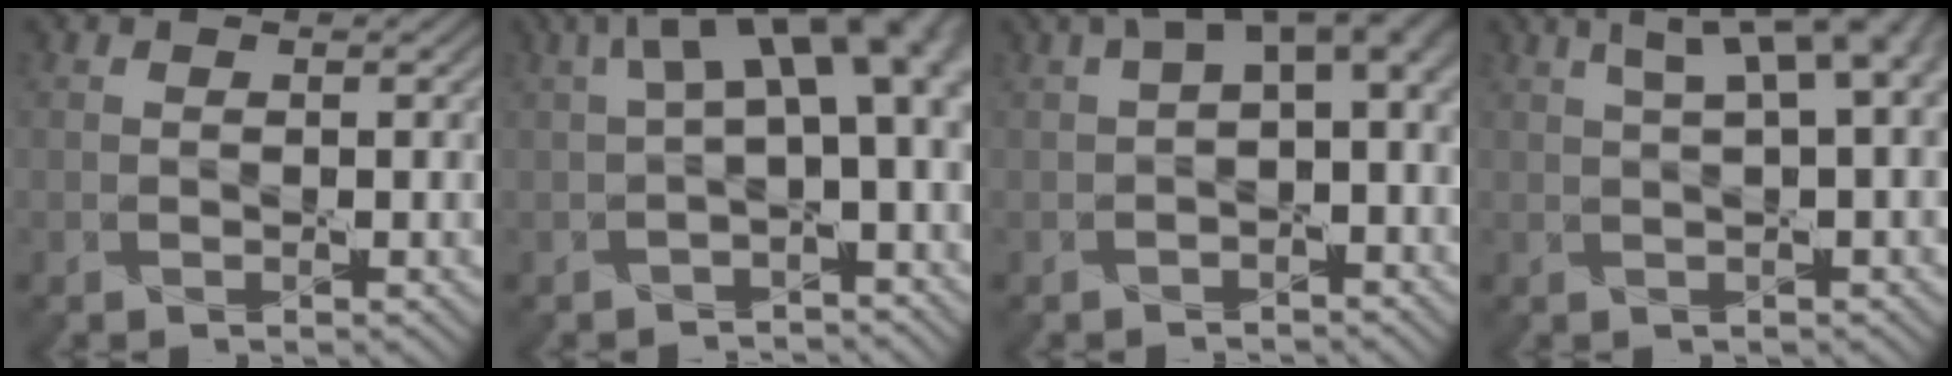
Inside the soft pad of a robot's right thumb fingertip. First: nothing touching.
{"total": 10.7, "force": [2.2, 4.6, 9.4], "torque": [-0.144, 0.006, 0.043]}
{"total": 6.9, "force": [1.6, 3.2, 5.8], "torque": [-0.091, 0.005, 0.031]}
{"total": 7.9, "force": [3.2, 2.3, 6.8], "torque": [-0.084, 0.029, 0.048]}